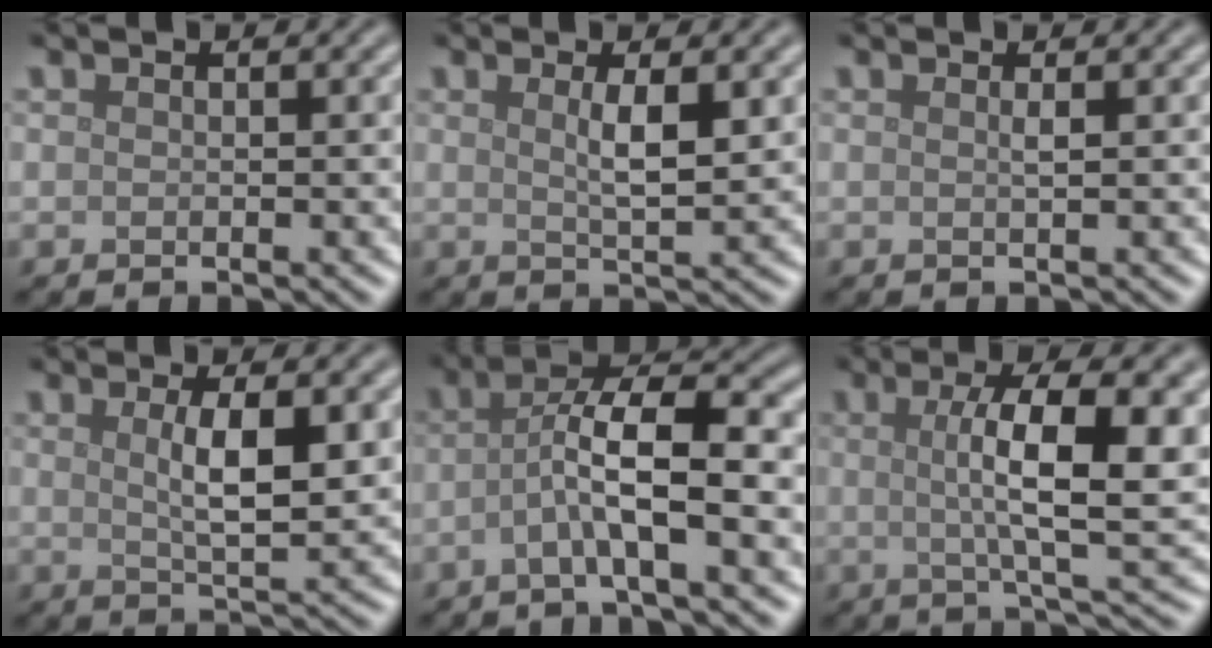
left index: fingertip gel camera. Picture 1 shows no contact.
{"total": 3.0, "force": [0.9, 0.6, 2.8], "torque": [-0.046, -0.001, 0.015]}
{"total": 0.7, "force": [0.2, 0.2, 0.7], "torque": [-0.006, 0.002, 0.001]}
{"total": 4.5, "force": [0.9, 1.1, 4.3], "torque": [-0.073, -0.002, 0.018]}
{"total": 6.4, "force": [-1.5, 1.3, 6.1], "torque": [-0.111, 0.020, -0.036]}
{"total": 8.8, "force": [1.1, 2.3, 8.4], "torque": [-0.120, 0.003, 0.015]}